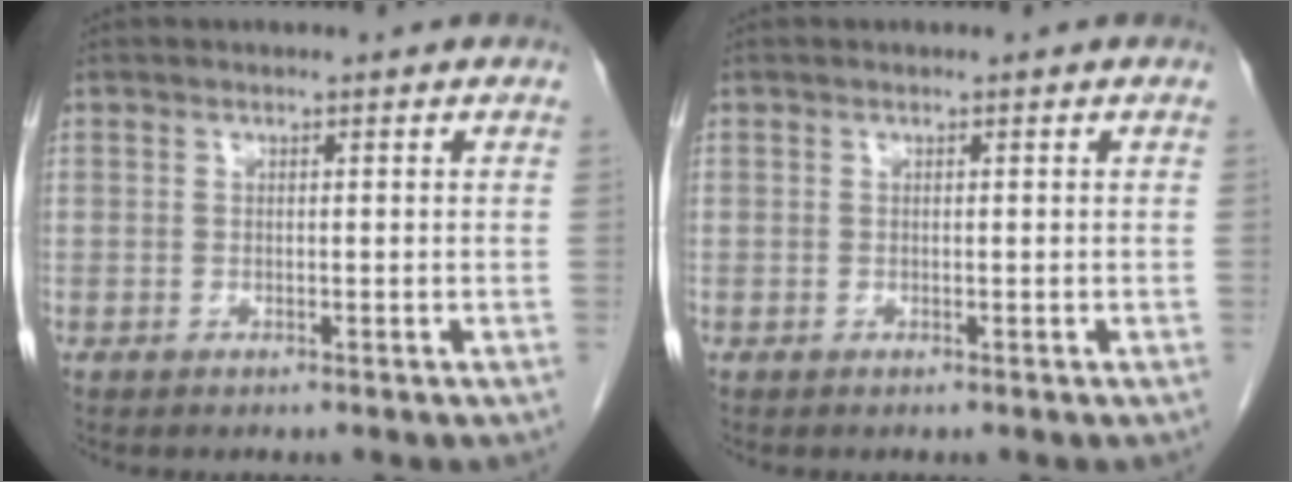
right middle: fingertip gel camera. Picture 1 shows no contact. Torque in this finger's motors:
{"motor_torque": [0.00, 0.00, 0.00, 0.00]}